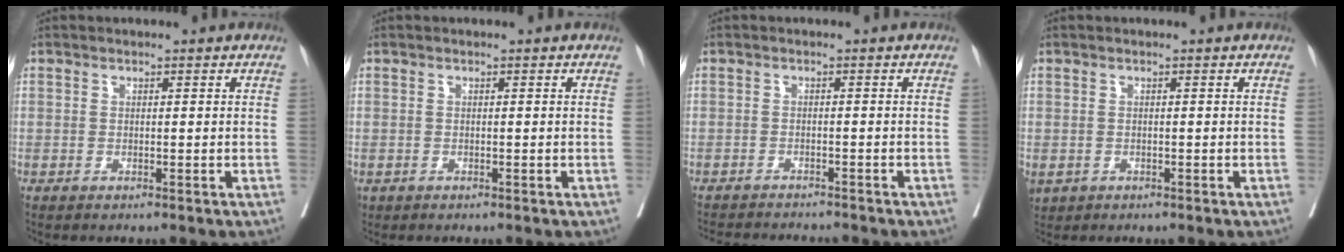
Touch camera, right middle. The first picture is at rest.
{"total": 0.0}
{"total": 8.5, "force": [-8.1, 1.0, 2.3], "torque": [-0.029, -0.004, -0.111]}
{"total": 2.7, "force": [-1.2, 2.2, 0.9], "torque": [-0.020, -0.003, -0.014]}